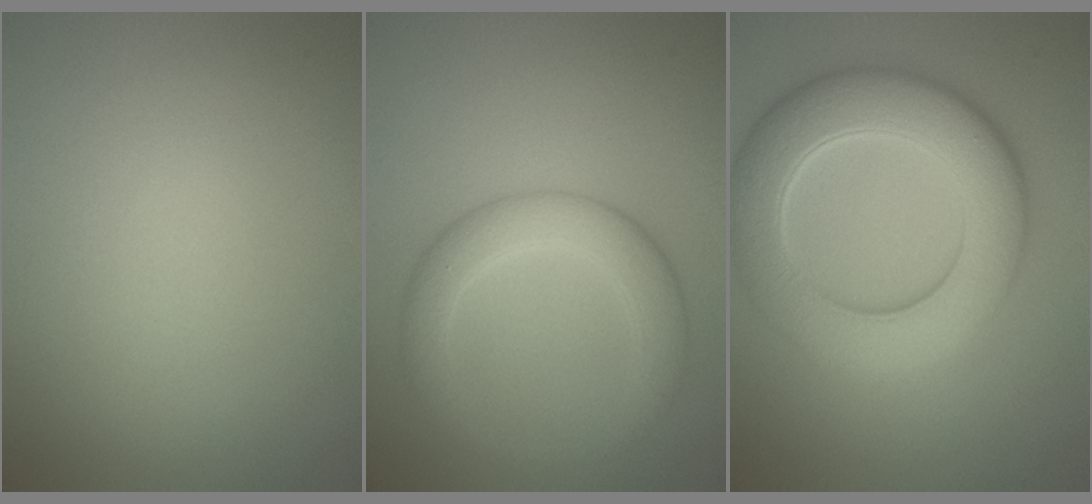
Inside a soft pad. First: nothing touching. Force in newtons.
{"total": 4.5, "press": 4.5, "slide": 0.1}
{"total": 9.1, "press": 9.1, "slide": 0.2}